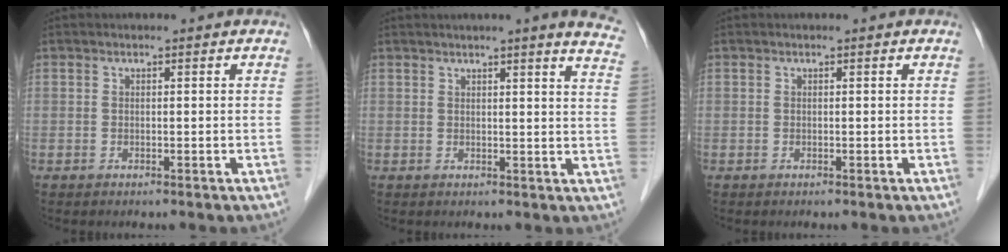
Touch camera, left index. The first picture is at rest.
{"total": 10.8, "force": [8.9, 0.0, 6.0], "torque": [-0.062, -0.023, 0.076]}
{"total": 0.0}